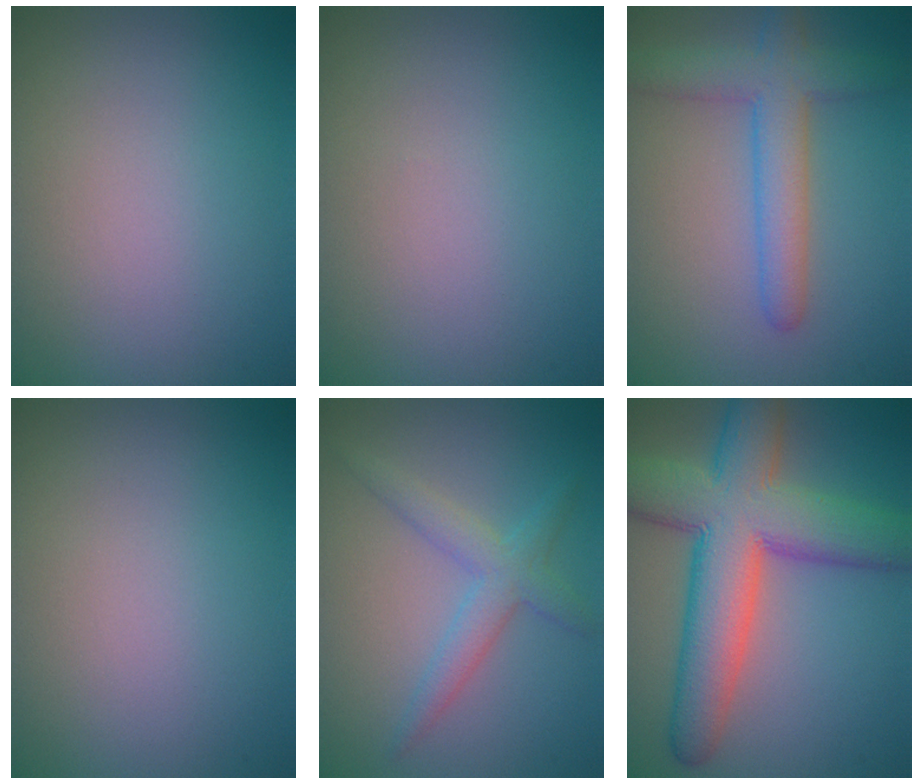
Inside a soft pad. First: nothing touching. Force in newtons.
{"total": 0.0}
{"total": 4.7, "press": 4.7, "slide": 0.3}
{"total": 0.0}
{"total": 3.0, "press": 3.0, "slide": 0.0}
{"total": 11.2, "press": 11.2, "slide": 0.6}